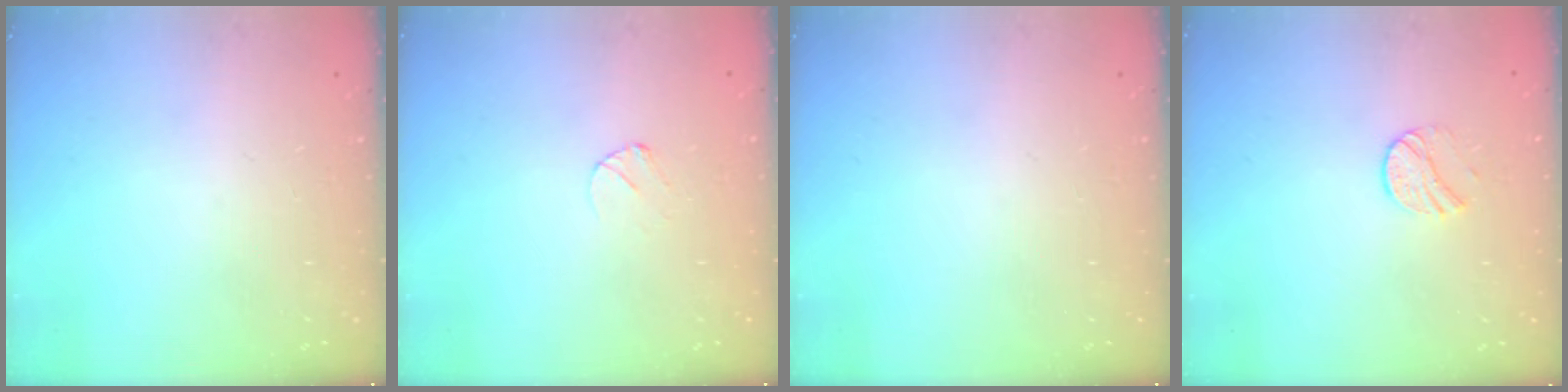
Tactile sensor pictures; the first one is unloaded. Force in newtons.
{"total": 3.0, "press": 3.0, "slide": 0.3}
{"total": 0.0}
{"total": 7.7, "press": 7.7, "slide": 0.6}